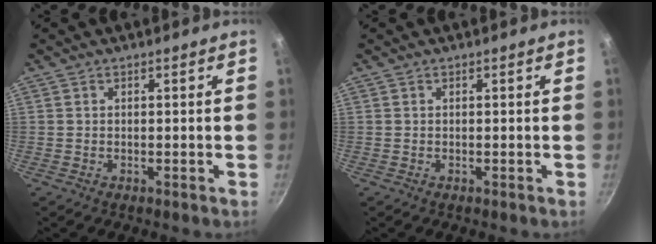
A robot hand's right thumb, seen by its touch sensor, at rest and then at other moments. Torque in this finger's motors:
{"motor_torque": [0.00, 0.00, -0.02, 0.02, 0.00]}